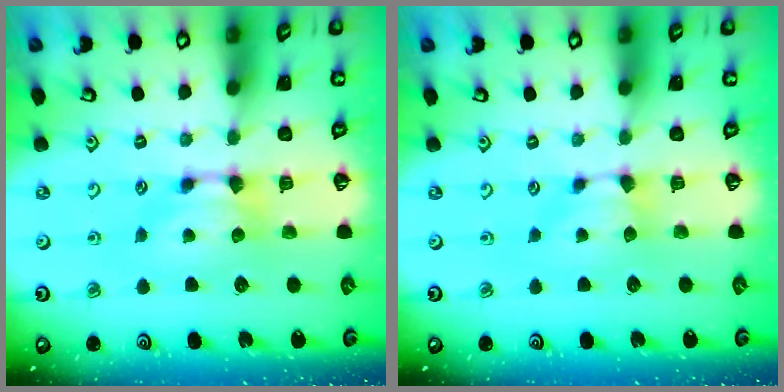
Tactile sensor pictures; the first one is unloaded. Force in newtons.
{"total": 0.8, "press": 0.7, "slide": 0.5}